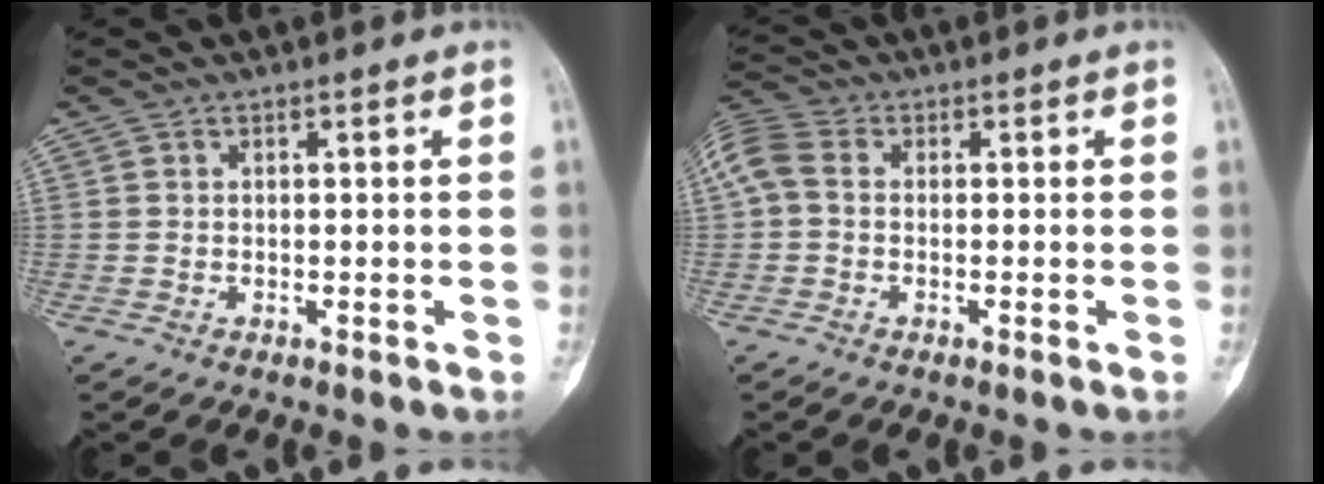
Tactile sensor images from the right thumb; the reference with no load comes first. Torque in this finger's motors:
{"motor_torque": [0.21, 0.05, 0.63, 0.15, 0.08]}